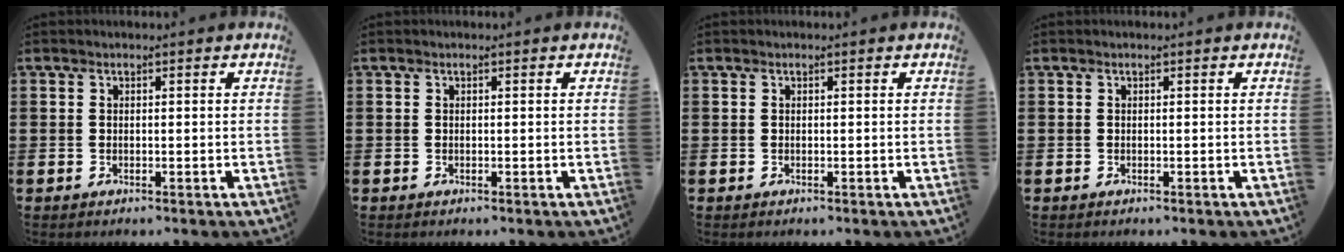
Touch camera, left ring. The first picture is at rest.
{"total": 0.0}
{"total": 0.0}
{"total": 0.0}